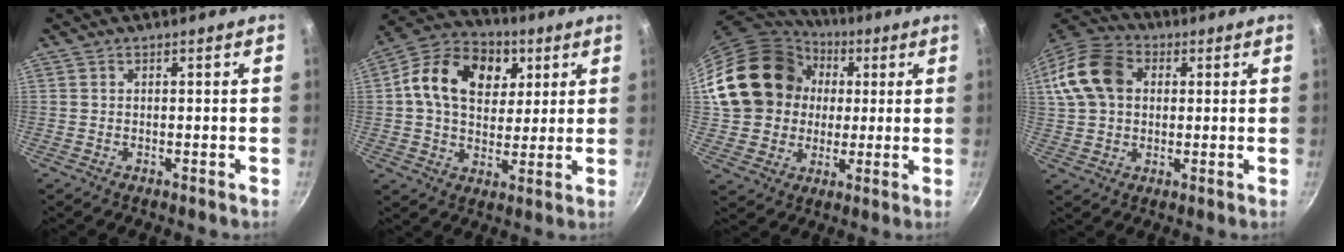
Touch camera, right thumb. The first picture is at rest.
{"total": 17.7, "force": [5.0, 12.9, 11.0], "torque": [-0.159, 0.006, 0.068]}
{"total": 20.0, "force": [3.5, 17.3, 9.4], "torque": [-0.154, 0.030, 0.070]}
{"total": 14.8, "force": [3.0, 11.1, 9.4], "torque": [-0.173, 0.024, 0.041]}